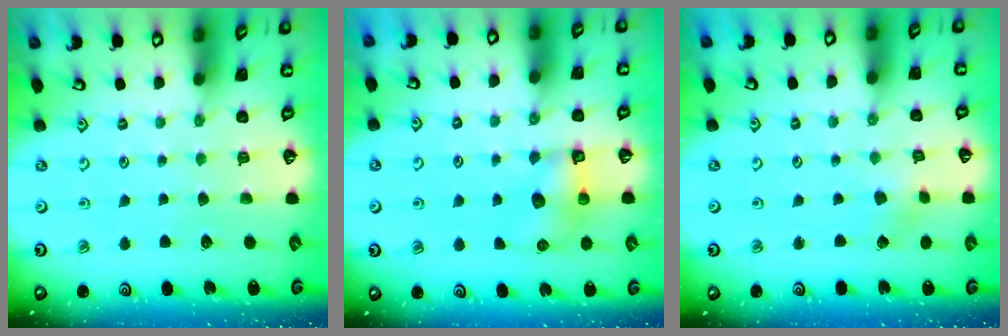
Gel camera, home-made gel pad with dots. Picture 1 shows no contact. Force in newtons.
{"total": 7.1, "press": 7.1, "slide": 0.2}
{"total": 2.1, "press": 2.1, "slide": 0.2}